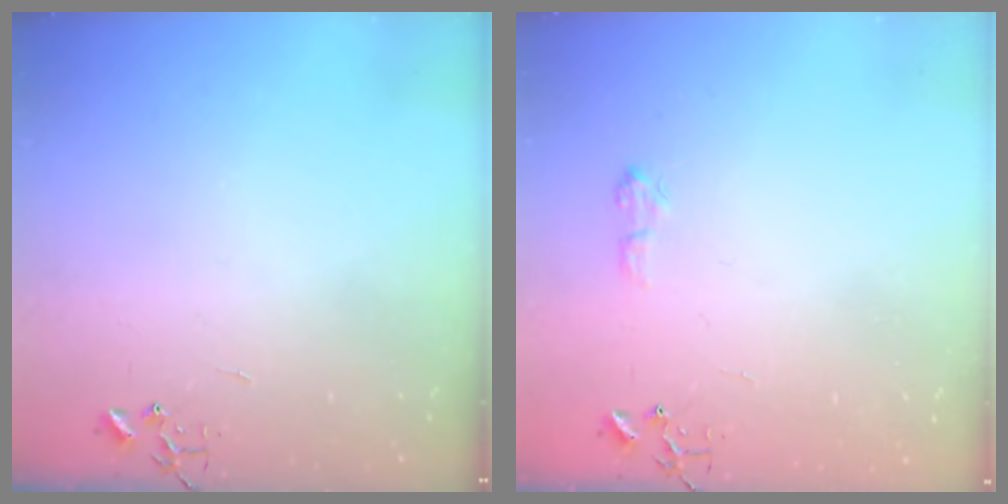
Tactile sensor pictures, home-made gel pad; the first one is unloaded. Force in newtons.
{"total": 6.4, "press": 6.4, "slide": 0.8}